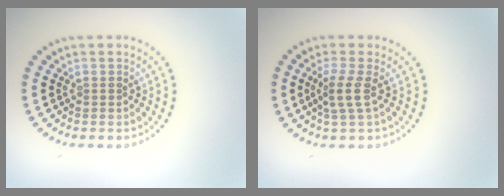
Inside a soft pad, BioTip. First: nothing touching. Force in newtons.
{"total": 2.1, "press": 1.6, "slide": 1.3}